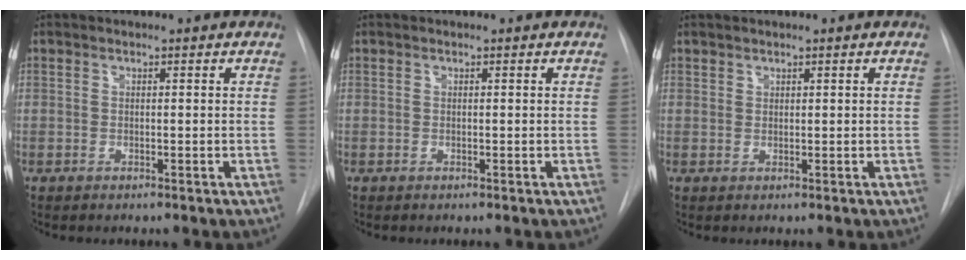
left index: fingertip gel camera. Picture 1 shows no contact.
{"total": 0.0}
{"total": 0.6, "force": [0.6, 0.2, 0.0], "torque": [0.003, 0.000, 0.011]}